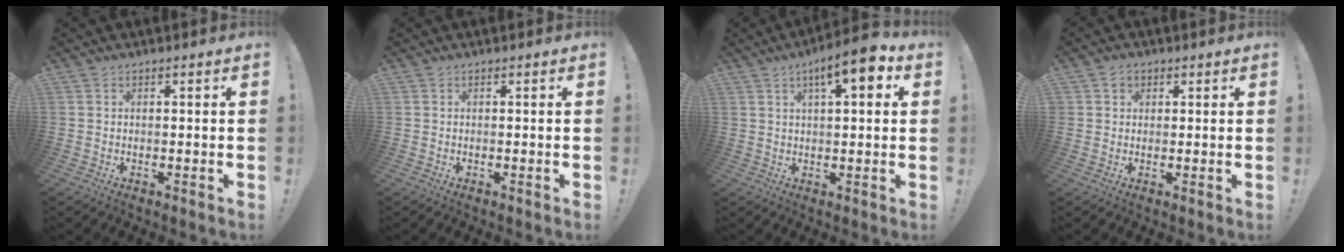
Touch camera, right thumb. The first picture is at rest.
{"total": 0.0}
{"total": 9.1, "force": [4.1, 2.3, 7.9], "torque": [-0.111, -0.020, 0.060]}
{"total": 2.4, "force": [1.2, 2.0, 0.6], "torque": [-0.005, -0.002, 0.020]}